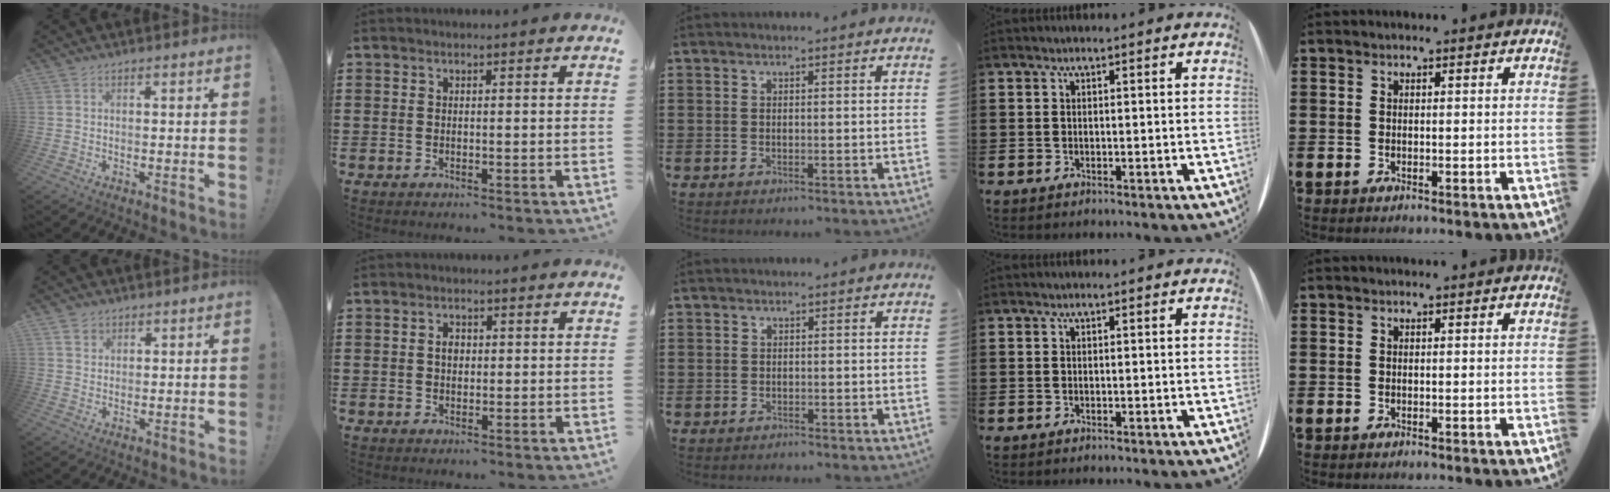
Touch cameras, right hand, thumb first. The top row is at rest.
{"thumb": {"total": 2.8, "force": [1.9, 1.9, 0.7], "torque": [-0.006, -0.007, 0.034]}, "index": {"total": 2.0, "force": [0.2, 1.4, 1.5], "torque": [-0.030, 0.008, 0.002]}, "middle": {"total": 0.9, "force": [-0.8, 0.4, -0.1], "torque": [0.001, 0.004, -0.019]}}